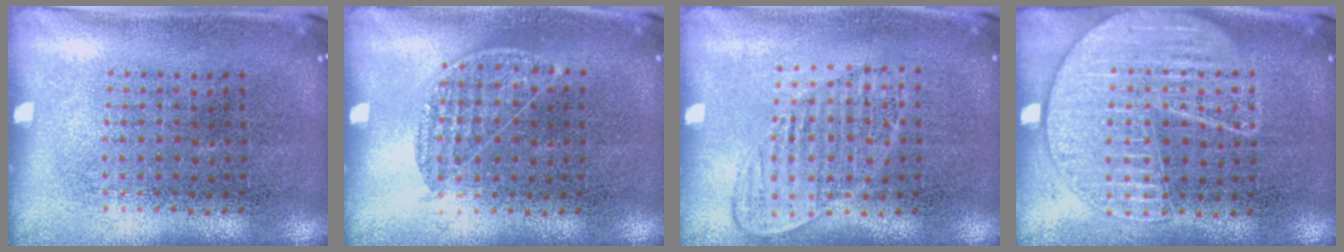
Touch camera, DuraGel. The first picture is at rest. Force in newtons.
{"total": 0.8, "press": 0.7, "slide": 0.5}
{"total": 1.2, "press": 1.1, "slide": 0.5}
{"total": 1.6, "press": 1.6, "slide": 0.1}